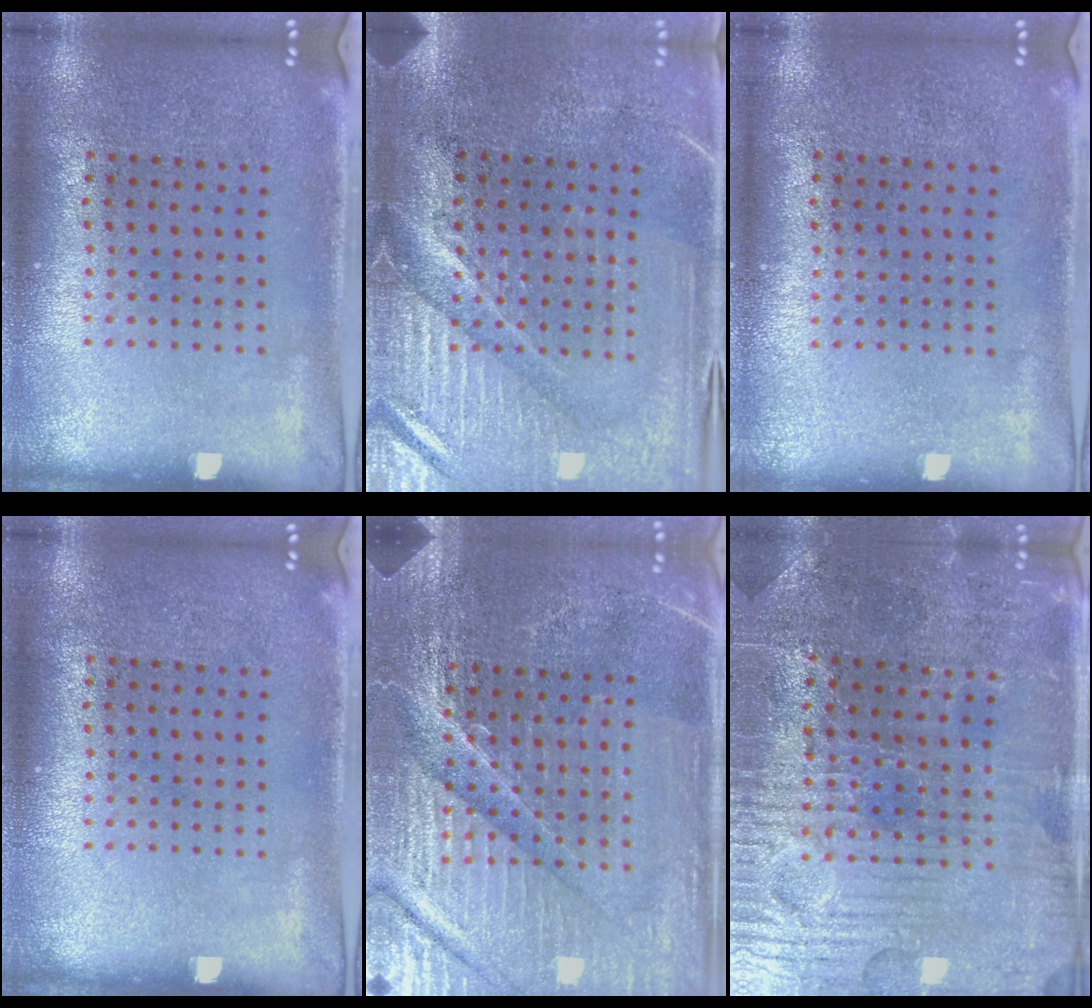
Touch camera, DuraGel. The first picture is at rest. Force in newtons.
{"total": 4.0, "press": 3.7, "slide": 1.6}
{"total": 0.0}
{"total": 0.0}
{"total": 5.2, "press": 4.9, "slide": 1.8}
{"total": 3.6, "press": 3.6, "slide": 0.4}